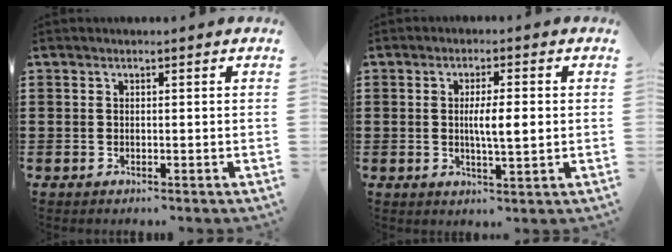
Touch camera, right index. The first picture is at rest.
{"total": 4.8, "force": [0.0, 0.9, 4.7], "torque": [-0.082, -0.001, -0.002]}